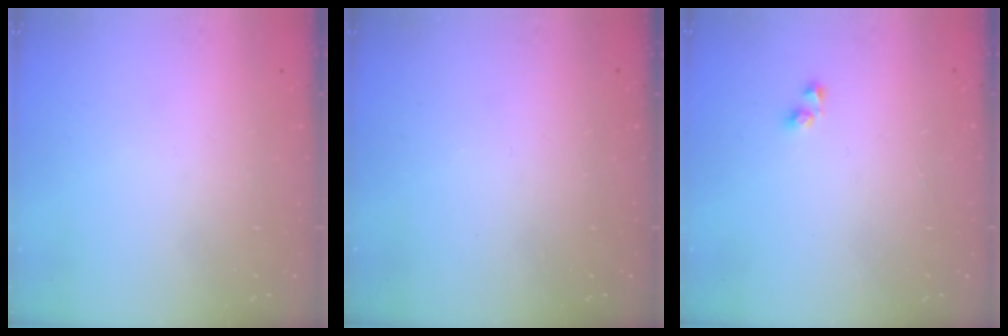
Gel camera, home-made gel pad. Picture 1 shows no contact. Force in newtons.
{"total": 0.0}
{"total": 2.9, "press": 2.9, "slide": 0.2}